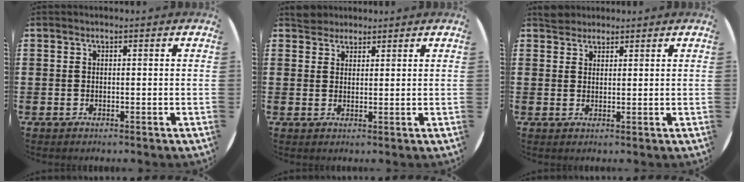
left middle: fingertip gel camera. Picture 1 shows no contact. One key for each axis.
{"total": 2.7, "fx": 2.5, "fy": 1.0, "fz": -0.1, "tx": 0.003, "ty": 0.002, "tz": 0.048}
{"total": 2.2, "fx": 2.1, "fy": 0.8, "fz": -0.1, "tx": 0.006, "ty": 0.003, "tz": 0.040}